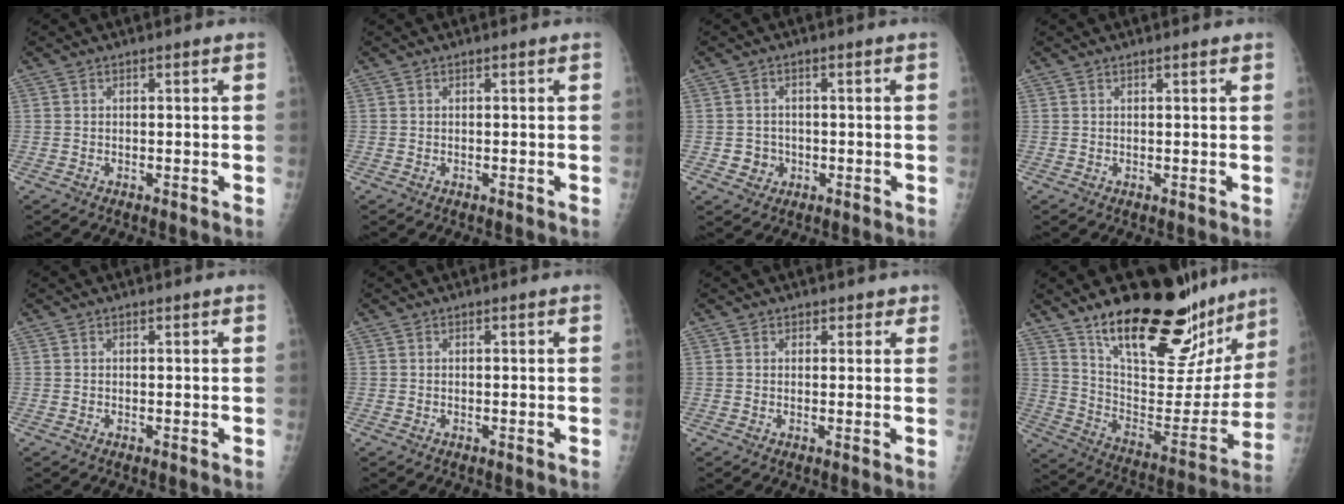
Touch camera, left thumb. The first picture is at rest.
{"total": 0.0}
{"total": 3.2, "force": [-0.7, 3.1, 0.8], "torque": [0.005, 0.007, -0.008]}
{"total": 0.9, "force": [0.7, 0.2, 0.5], "torque": [-0.006, -0.001, 0.010]}
{"total": 0.0}
{"total": 0.0}
{"total": 1.7, "force": [1.1, 1.3, 0.1], "torque": [0.024, -0.005, 0.007]}
{"total": 29.5, "force": [21.4, 11.2, 16.9], "torque": [-0.213, -0.099, 0.330]}